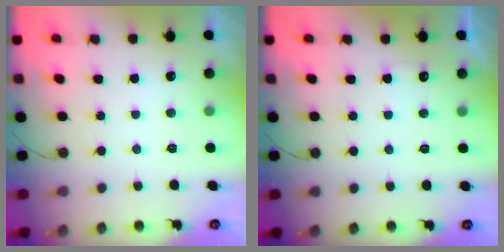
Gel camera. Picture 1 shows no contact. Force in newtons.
{"total": 3.6, "press": 3.6, "slide": 0.5}